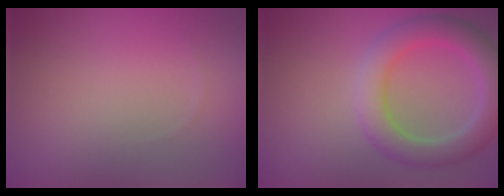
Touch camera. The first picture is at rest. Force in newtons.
{"total": 5.0, "press": 5.0, "slide": 0.4}